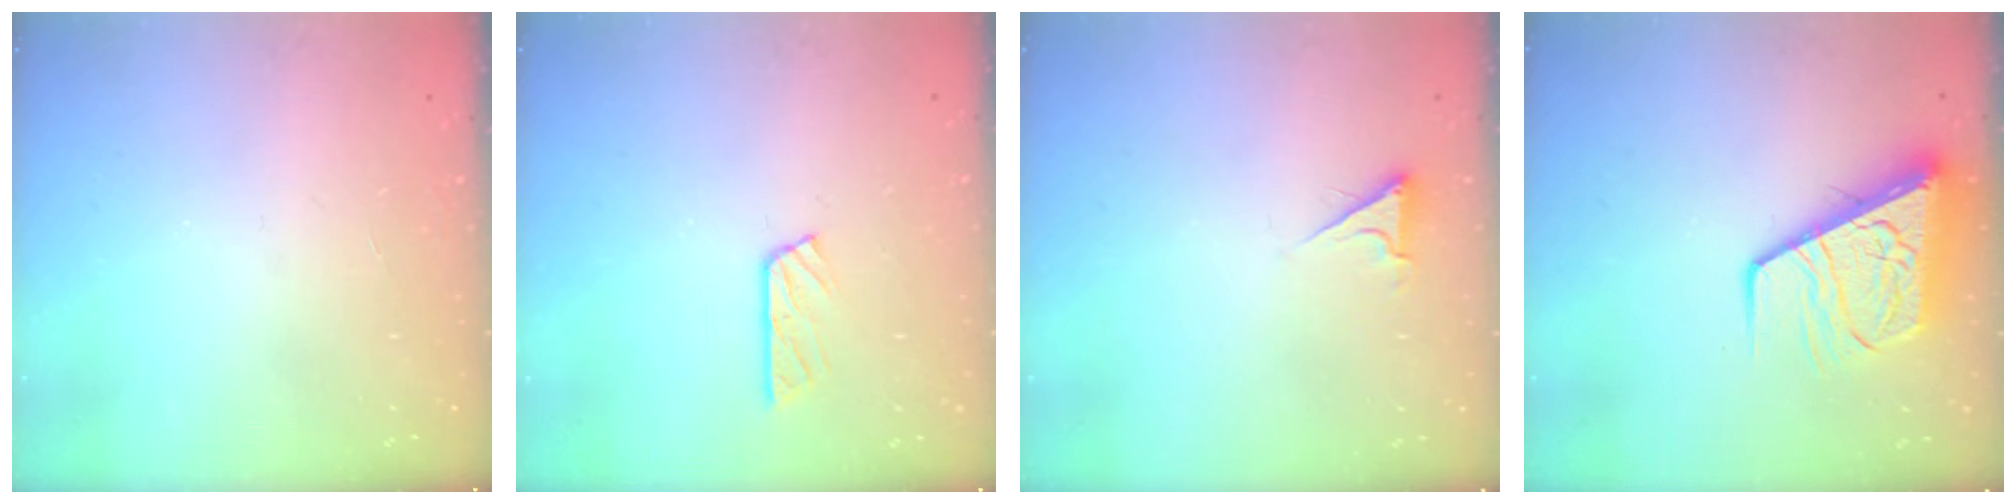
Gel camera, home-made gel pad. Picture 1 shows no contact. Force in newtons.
{"total": 5.8, "press": 5.8, "slide": 0.2}
{"total": 3.9, "press": 3.8, "slide": 0.8}
{"total": 13.4, "press": 13.3, "slide": 1.4}